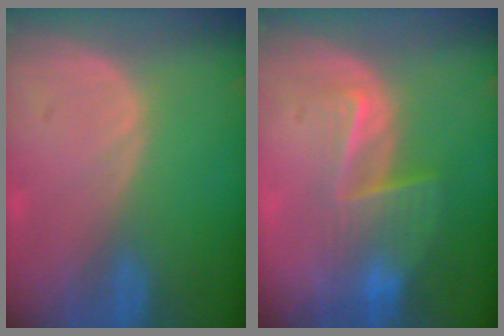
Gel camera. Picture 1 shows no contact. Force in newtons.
{"total": 6.4, "press": 5.7, "slide": 2.9}